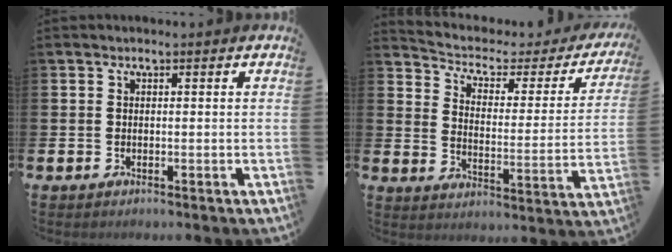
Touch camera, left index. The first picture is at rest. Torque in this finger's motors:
{"motor_torque": [0.37, -1.05, -0.11, 0.00]}